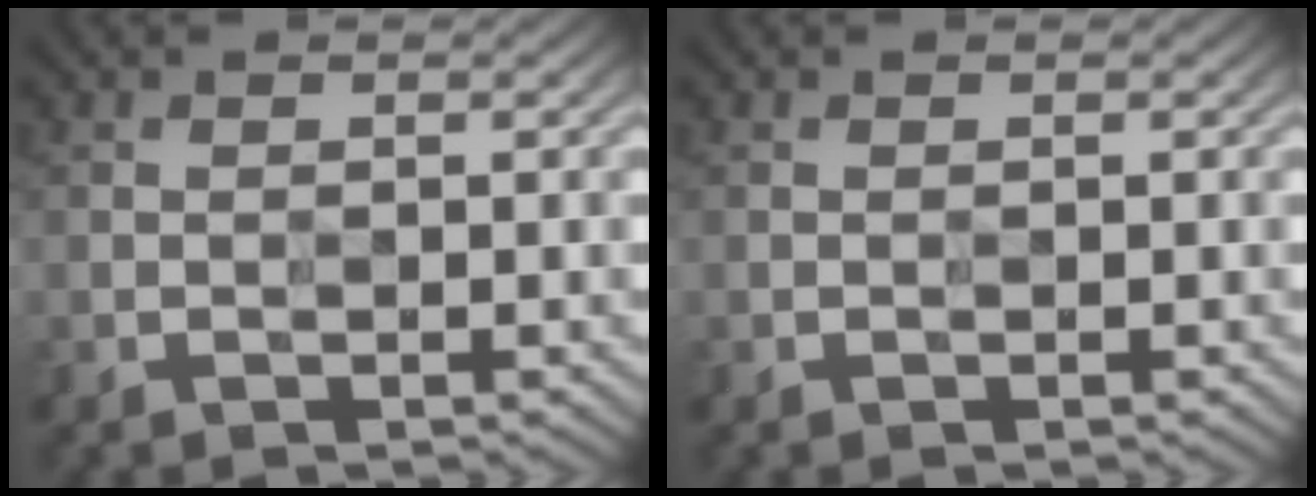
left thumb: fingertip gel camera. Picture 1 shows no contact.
{"total": 0.0}